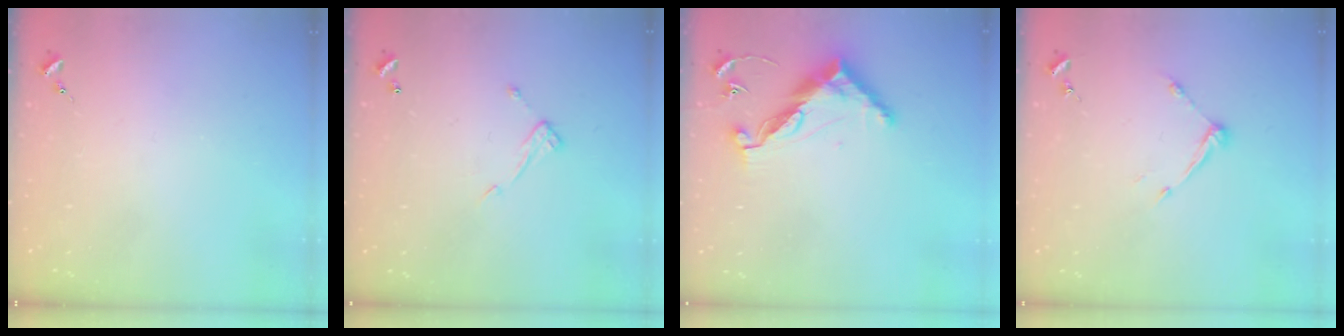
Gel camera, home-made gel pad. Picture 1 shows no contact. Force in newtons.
{"total": 8.2, "press": 8.1, "slide": 0.4}
{"total": 12.1, "press": 12.0, "slide": 0.4}
{"total": 7.3, "press": 7.3, "slide": 0.5}